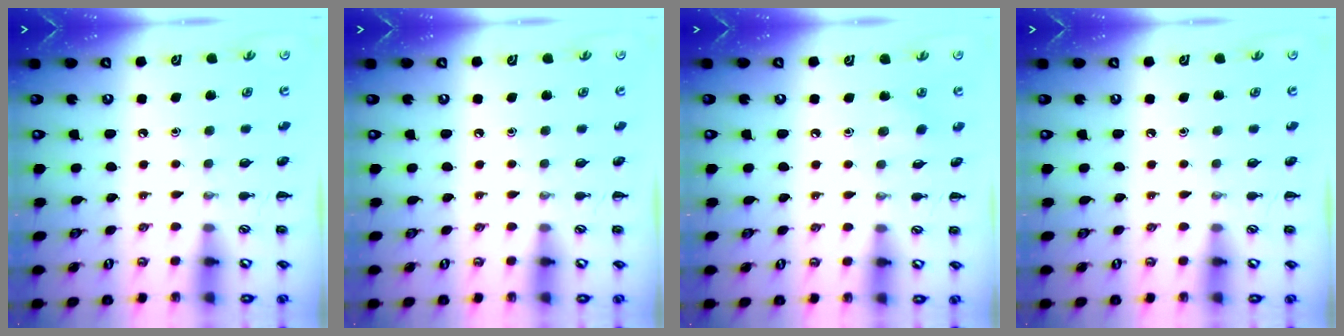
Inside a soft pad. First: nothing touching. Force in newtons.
{"total": 0.0}
{"total": 2.0, "press": 1.9, "slide": 0.7}
{"total": 0.0}